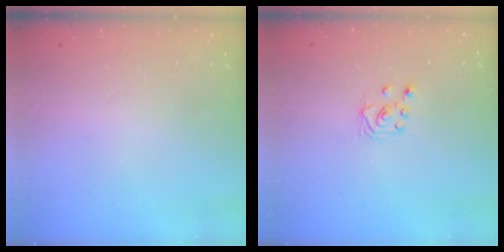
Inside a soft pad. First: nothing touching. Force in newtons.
{"total": 2.0, "press": 2.0, "slide": 0.2}